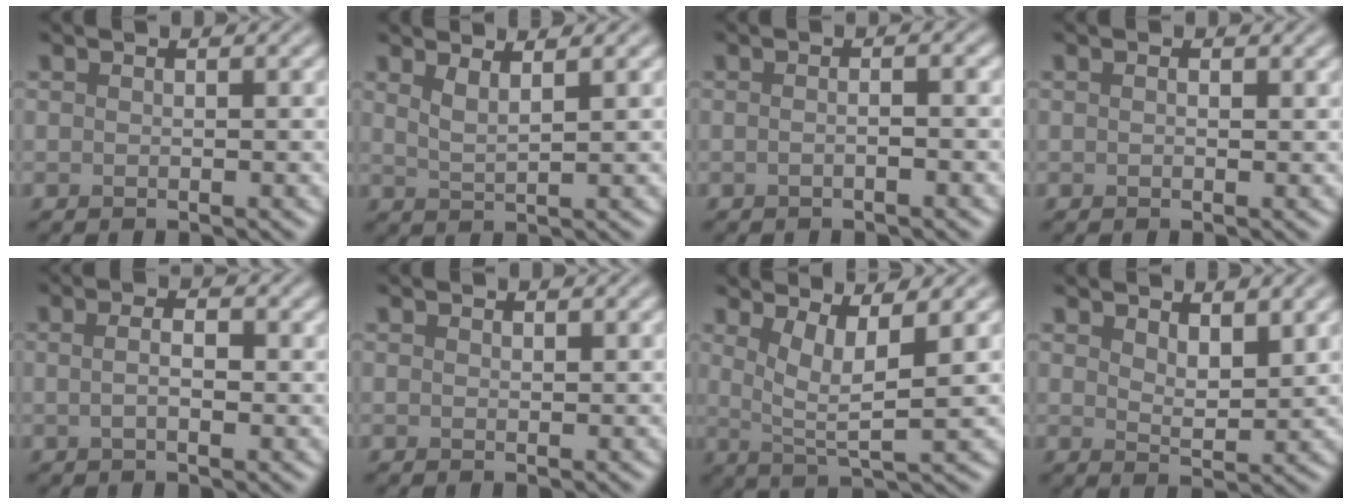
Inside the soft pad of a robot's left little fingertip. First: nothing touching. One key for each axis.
{"total": 2.2, "fx": 1.5, "fy": 0.6, "fz": 1.5, "tx": -0.022, "ty": -0.002, "tz": 0.026}
{"total": 1.9, "fx": -0.1, "fy": 0.7, "fz": 1.7, "tx": -0.010, "ty": -0.007, "tz": -0.019}
{"total": 0.6, "fx": 0.3, "fy": 0.3, "fz": 0.5, "tx": -0.009, "ty": -0.001, "tz": 0.002}
{"total": 2.8, "fx": 0.5, "fy": 1.2, "fz": 2.5, "tx": -0.036, "ty": -0.003, "tz": -0.001}
{"total": 0.6, "fx": 0.5, "fy": 0.2, "fz": 0.2, "tx": -0.003, "ty": 0.001, "tz": 0.010}
{"total": 4.6, "fx": 1.8, "fy": 1.0, "fz": 4.1, "tx": -0.071, "ty": -0.008, "tz": 0.036}
{"total": 3.5, "fx": 2.2, "fy": 1.4, "fz": 2.4, "tx": -0.044, "ty": -0.007, "tz": 0.040}